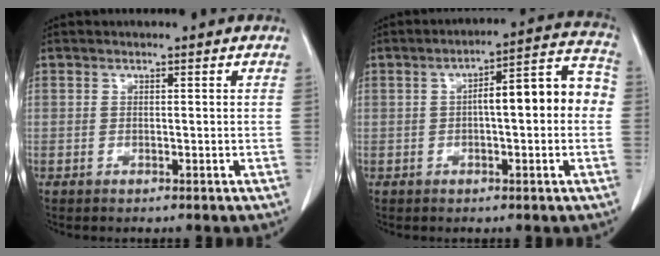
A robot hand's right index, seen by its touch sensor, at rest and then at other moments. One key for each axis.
{"total": 10.8, "fx": 0.0, "fy": 2.4, "fz": 10.5, "tx": -0.144, "ty": 0.044, "tz": 0.000}